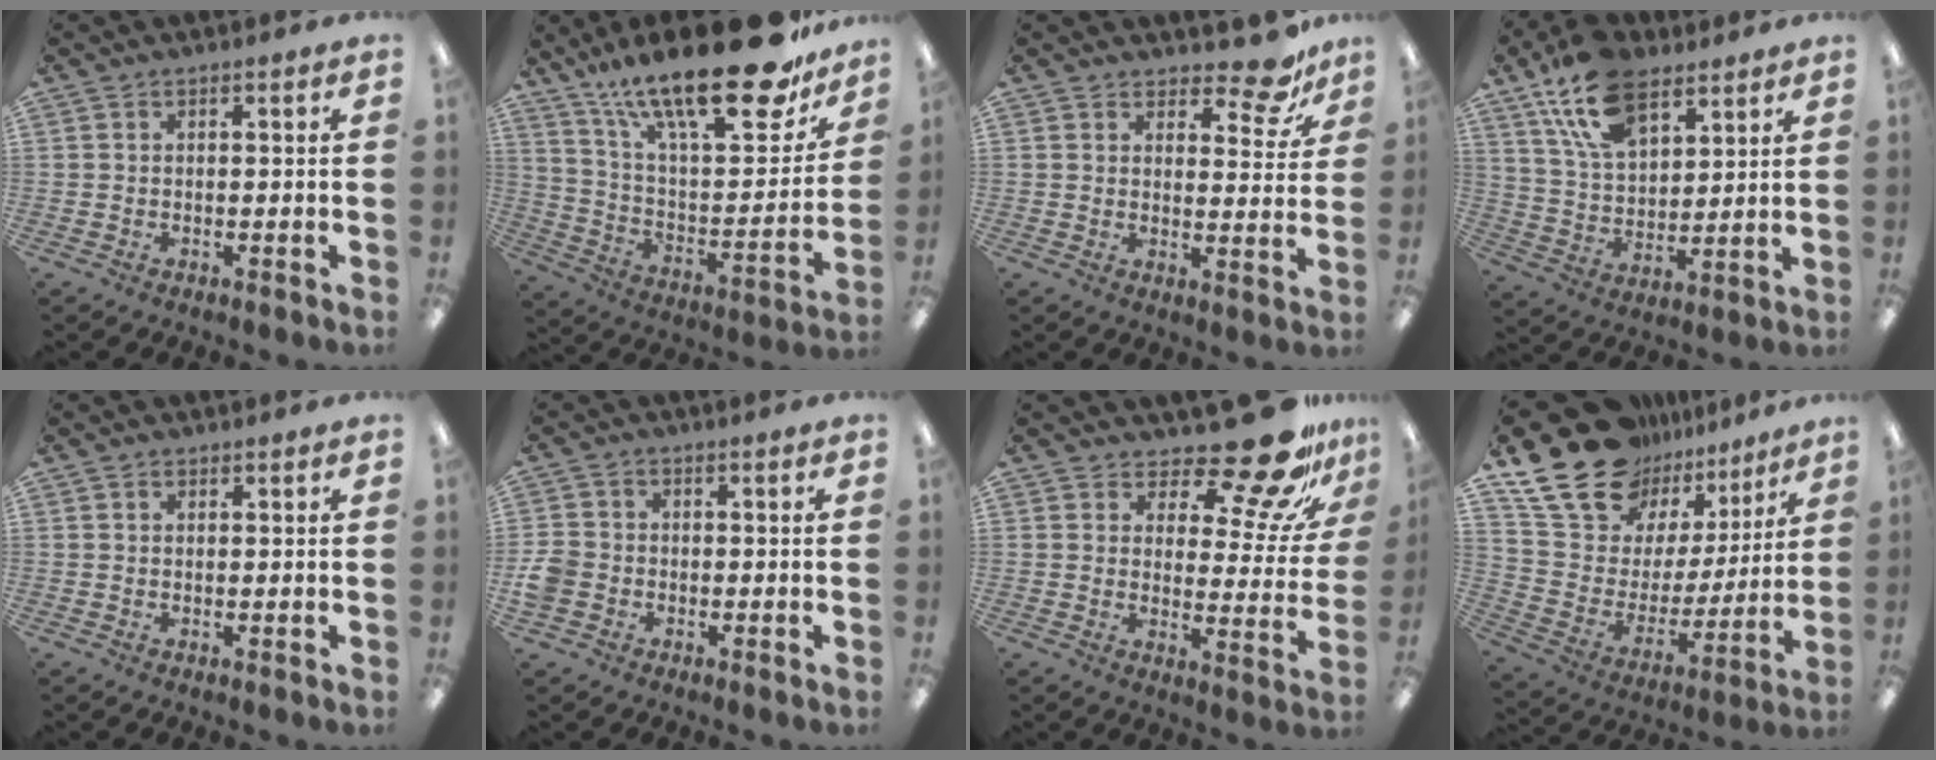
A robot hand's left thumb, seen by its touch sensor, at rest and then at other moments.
{"total": 27.4, "force": [18.4, 9.1, 18.1], "torque": [-0.274, -0.119, 0.308]}
{"total": 8.7, "force": [6.9, 3.3, 4.3], "torque": [-0.041, -0.047, 0.115]}
{"total": 16.7, "force": [10.1, 9.3, 9.5], "torque": [-0.181, -0.029, 0.189]}
{"total": 0.8, "force": [0.5, 0.5, 0.3], "torque": [-0.007, 0.003, 0.008]}
{"total": 4.5, "force": [-1.4, 3.9, 1.8], "torque": [-0.035, 0.011, -0.024]}
{"total": 17.8, "force": [14.5, 5.1, 9.0], "torque": [-0.130, -0.108, 0.239]}
{"total": 22.6, "force": [16.4, 13.0, 8.4], "torque": [-0.161, -0.110, 0.311]}